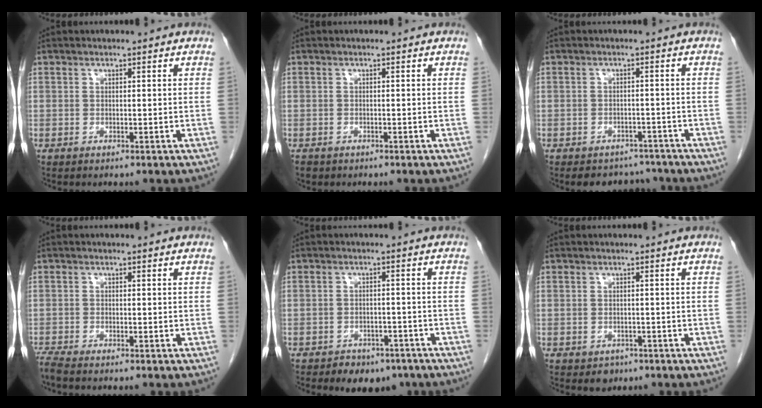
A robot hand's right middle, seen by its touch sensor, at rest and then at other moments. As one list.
[{"total": 1.5, "force": [-1.2, 0.9, 0.4], "torque": [-0.012, -0.001, -0.016]}, {"total": 6.4, "force": [-5.6, 2.8, 0.8], "torque": [0.005, 0.007, -0.069]}, {"total": 1.7, "force": [-1.6, -0.3, 0.5], "torque": [-0.020, -0.008, -0.034]}, {"total": 5.8, "force": [-4.4, 3.3, 2.0], "torque": [-0.022, 0.006, -0.058]}, {"total": 2.0, "force": [-1.1, 1.5, 0.6], "torque": [-0.005, 0.002, -0.008]}]